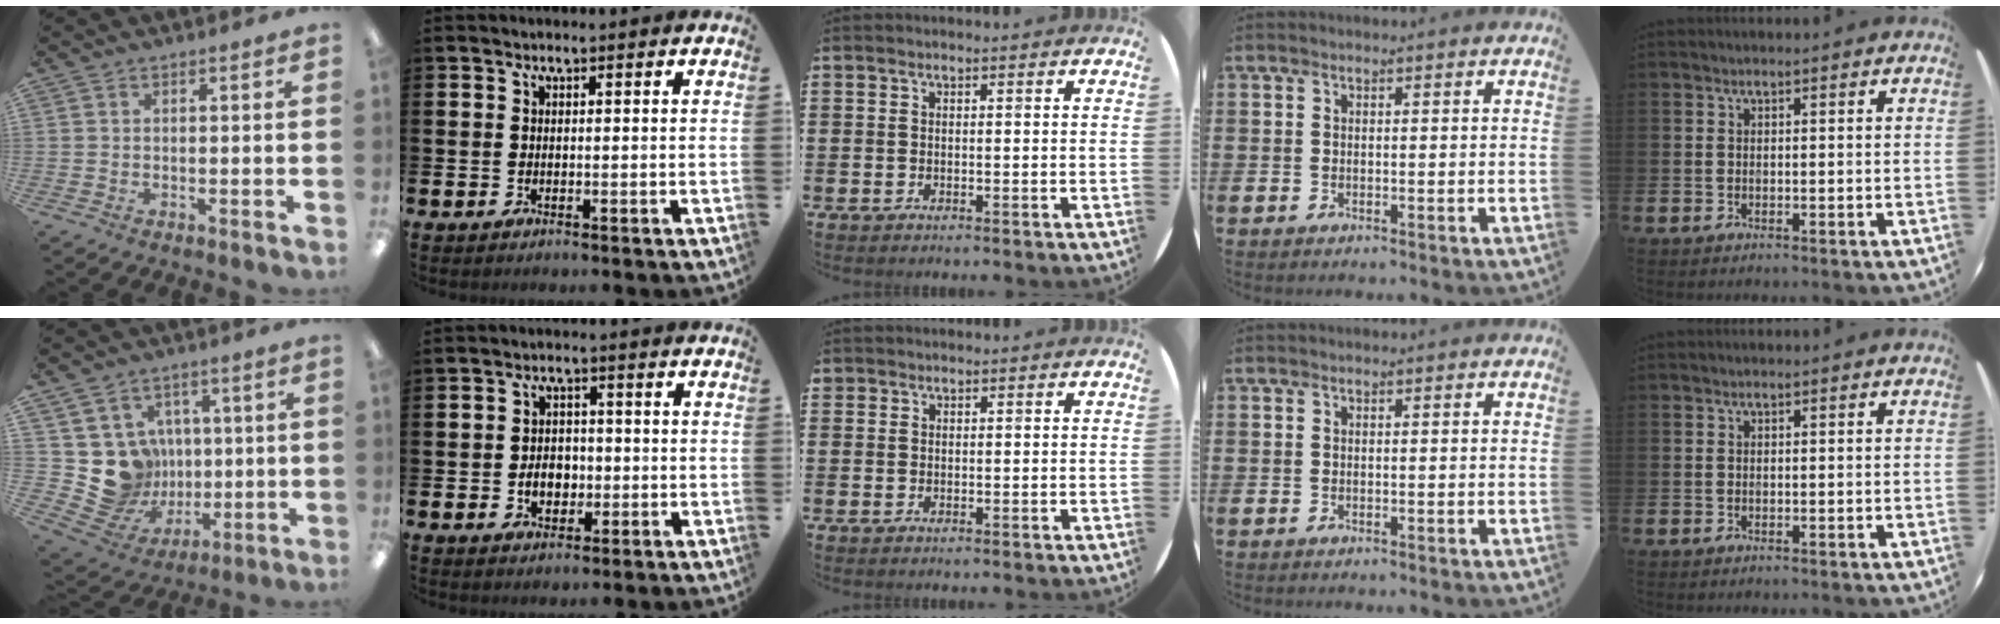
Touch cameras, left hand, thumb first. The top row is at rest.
{"thumb": {"total": 12.9, "force": [1.3, 12.5, 2.9], "torque": [-0.063, -0.019, 0.045]}, "index": {"total": 3.7, "force": [-0.8, 2.9, 2.2], "torque": [-0.029, -0.002, -0.021]}, "middle": {"total": 0.5, "force": [0.4, 0.2, -0.1], "torque": [0.002, 0.004, 0.008]}}